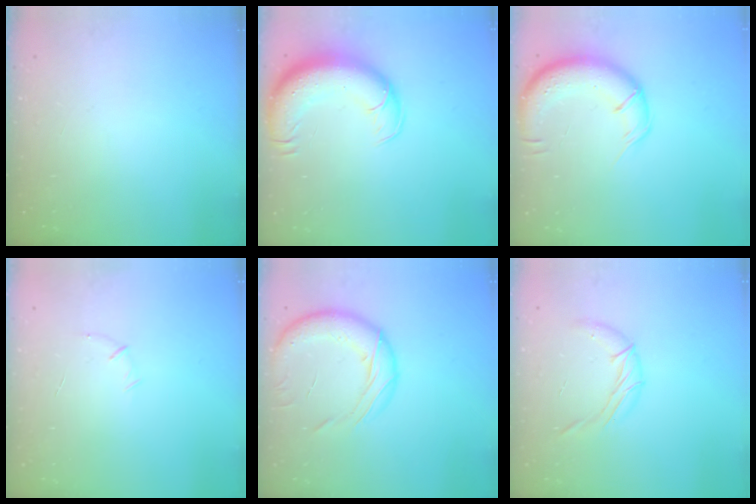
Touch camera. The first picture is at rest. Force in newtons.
{"total": 16.2, "press": 15.7, "slide": 3.9}
{"total": 14.0, "press": 13.7, "slide": 2.9}
{"total": 5.2, "press": 5.0, "slide": 1.1}
{"total": 17.5, "press": 17.1, "slide": 3.9}
{"total": 9.5, "press": 9.5, "slide": 0.7}